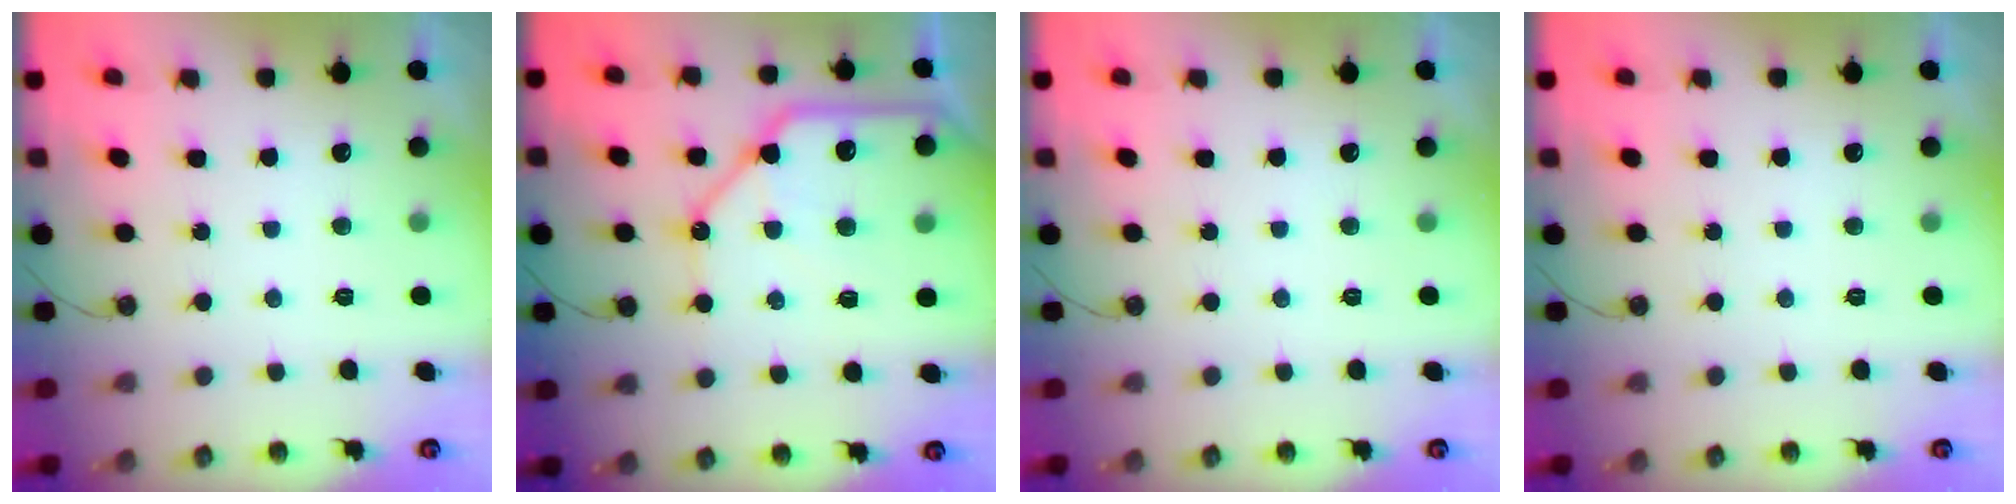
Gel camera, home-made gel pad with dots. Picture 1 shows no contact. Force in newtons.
{"total": 17.0, "press": 16.9, "slide": 2.4}
{"total": 0.0}
{"total": 0.0}